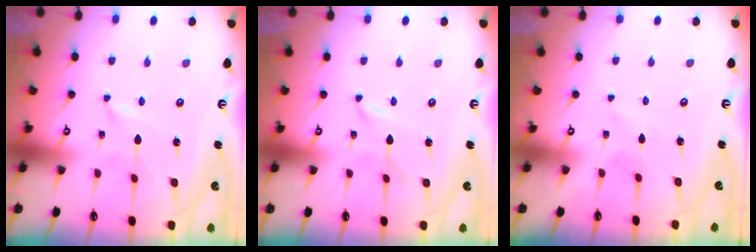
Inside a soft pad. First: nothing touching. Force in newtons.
{"total": 0.8, "press": 0.8, "slide": 0.2}
{"total": 1.6, "press": 1.6, "slide": 0.1}